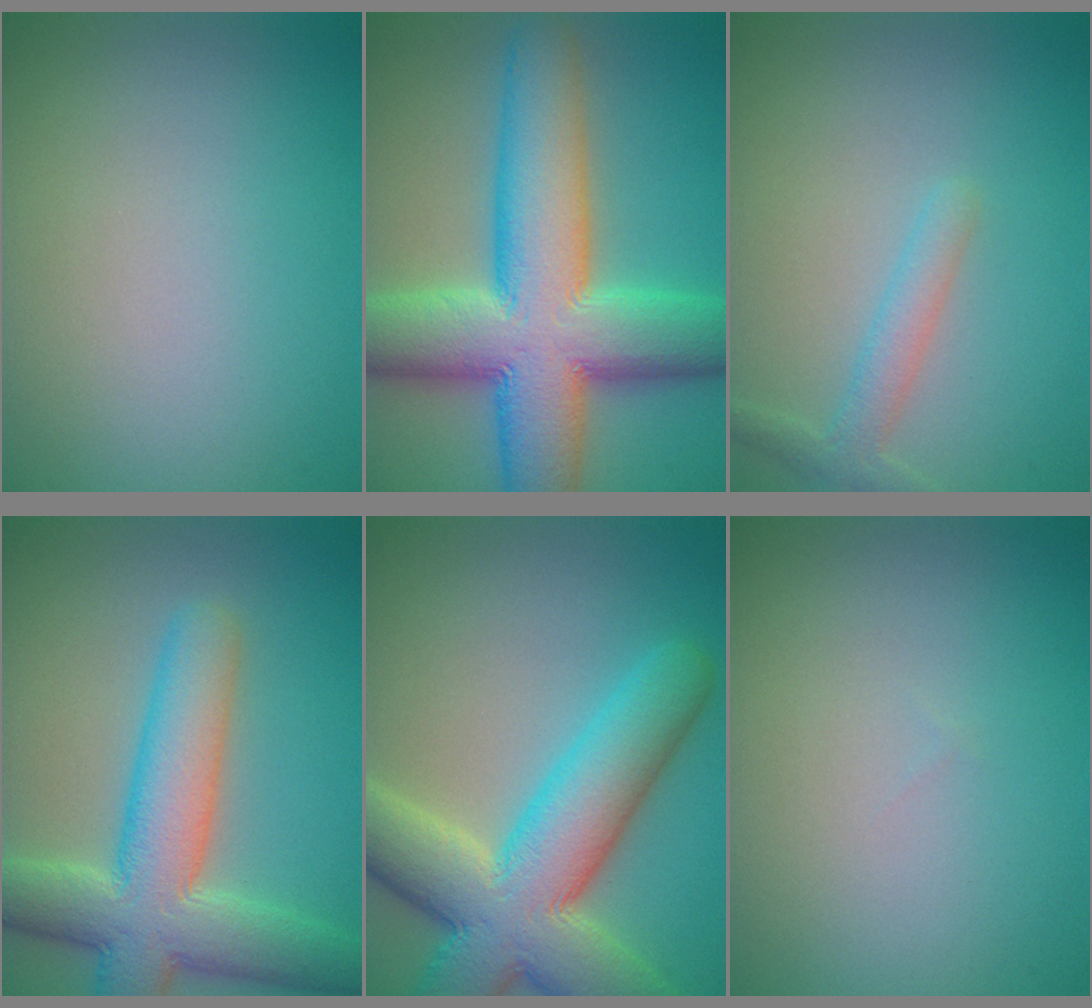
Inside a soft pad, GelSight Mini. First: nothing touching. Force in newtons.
{"total": 13.9, "press": 13.9, "slide": 0.3}
{"total": 2.2, "press": 2.2, "slide": 0.1}
{"total": 9.1, "press": 9.1, "slide": 0.3}
{"total": 11.9, "press": 11.9, "slide": 0.6}
{"total": 0.0}